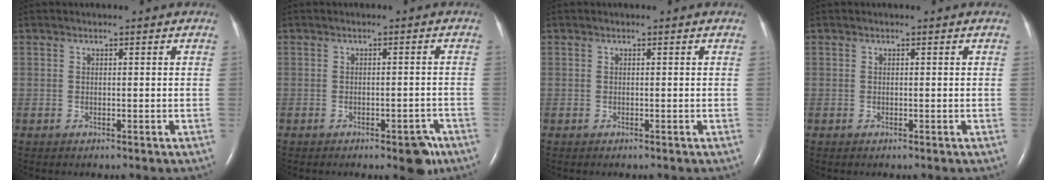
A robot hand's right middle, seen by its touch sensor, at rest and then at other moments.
{"total": 3.9, "force": [-2.5, 1.4, 2.6], "torque": [-0.023, 0.006, -0.027]}
{"total": 0.0}
{"total": 0.0}